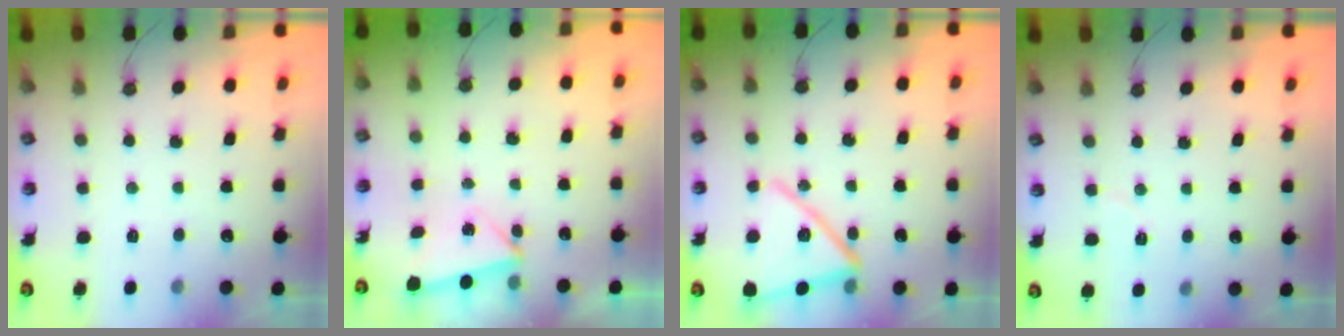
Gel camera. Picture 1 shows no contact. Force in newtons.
{"total": 2.9, "press": 2.7, "slide": 1.2}
{"total": 16.5, "press": 16.5, "slide": 1.2}
{"total": 3.0, "press": 2.8, "slide": 1.0}